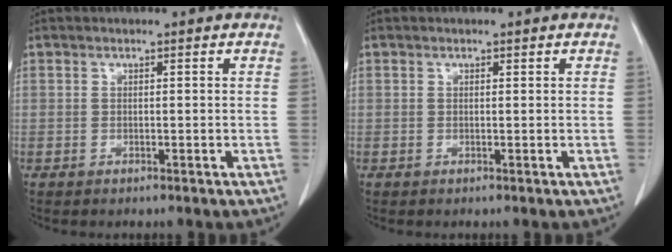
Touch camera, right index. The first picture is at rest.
{"total": 0.0}